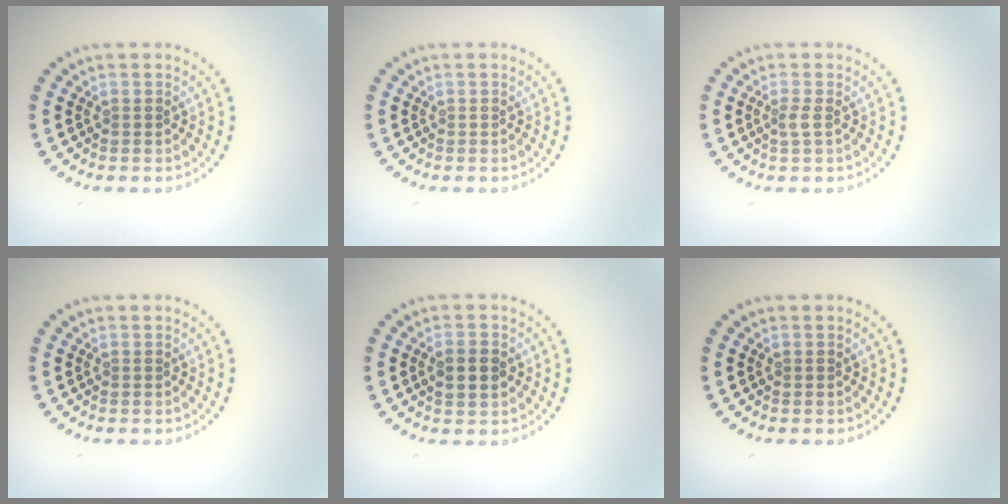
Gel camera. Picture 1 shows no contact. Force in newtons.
{"total": 0.0}
{"total": 1.1, "press": 0.8, "slide": 0.7}
{"total": 0.0}
{"total": 2.3, "press": 2.3, "slide": 0.1}
{"total": 0.0}